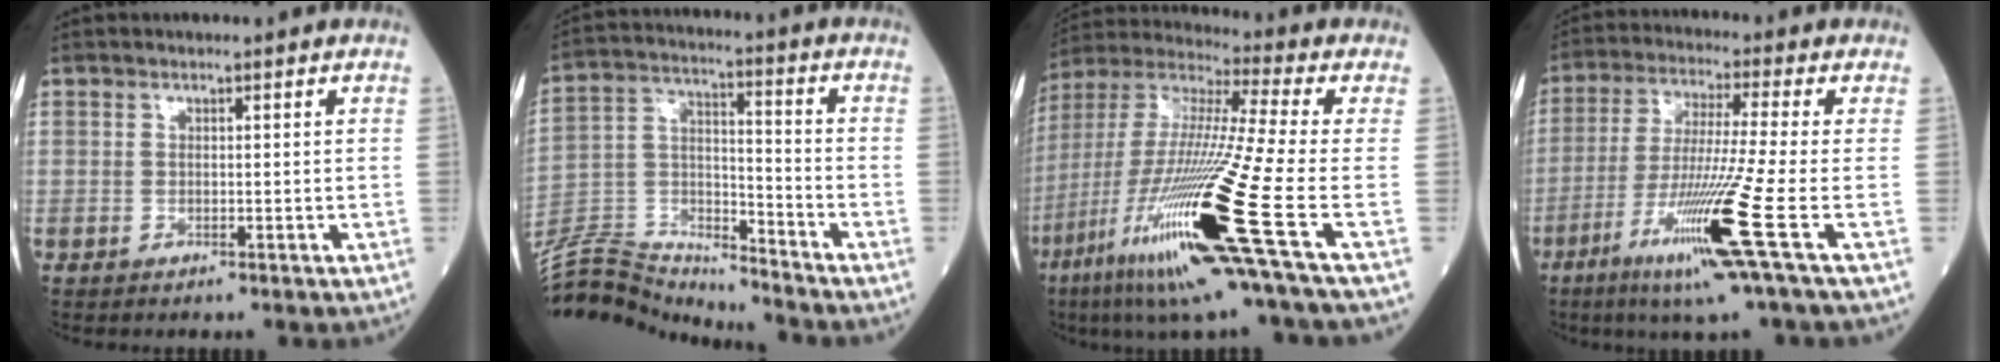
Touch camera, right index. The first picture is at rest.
{"total": 14.1, "force": [-14.1, 0.6, 0.3], "torque": [-0.015, 0.046, -0.259]}
{"total": 24.6, "force": [-9.5, -0.1, 22.7], "torque": [-0.456, -0.050, -0.181]}
{"total": 13.8, "force": [-5.6, -2.3, 12.4], "torque": [-0.242, -0.038, -0.109]}